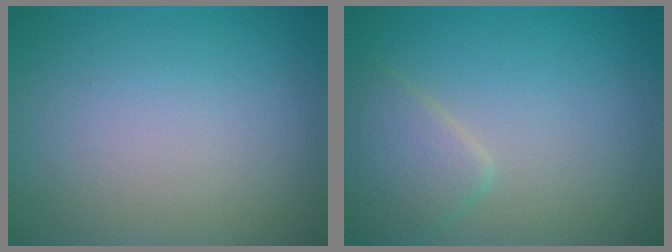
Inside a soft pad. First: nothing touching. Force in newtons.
{"total": 2.8, "press": 2.8, "slide": 0.1}